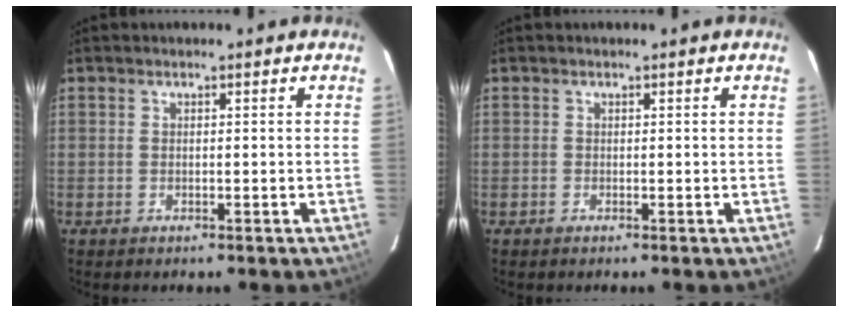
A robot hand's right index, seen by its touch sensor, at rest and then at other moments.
{"total": 0.0}